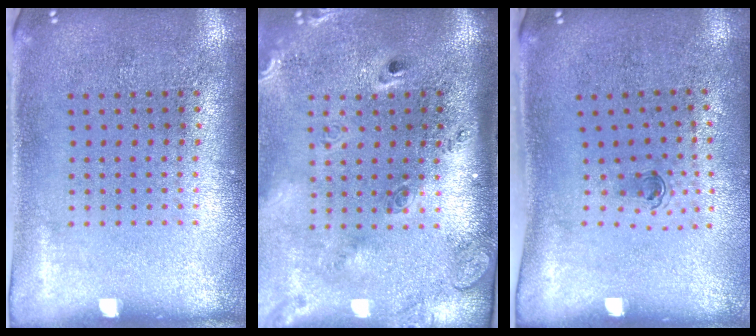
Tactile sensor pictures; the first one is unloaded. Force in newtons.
{"total": 2.8, "press": 1.9, "slide": 2.0}
{"total": 0.6, "press": 0.3, "slide": 0.5}